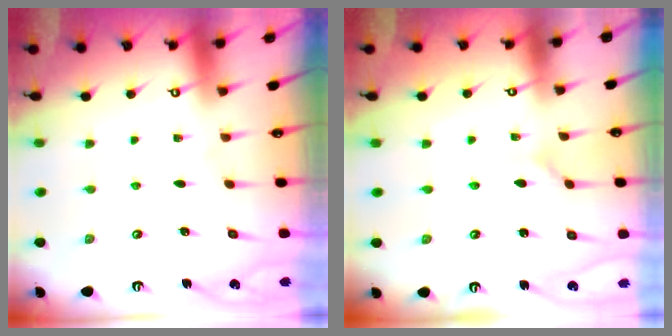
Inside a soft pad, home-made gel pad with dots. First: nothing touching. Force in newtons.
{"total": 1.4, "press": 1.4, "slide": 0.1}